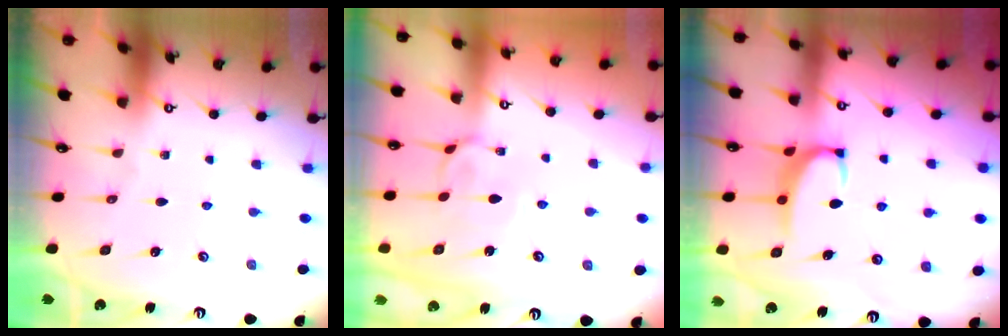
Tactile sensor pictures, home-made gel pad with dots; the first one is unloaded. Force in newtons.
{"total": 2.4, "press": 2.4, "slide": 0.6}
{"total": 2.3, "press": 2.3, "slide": 0.6}